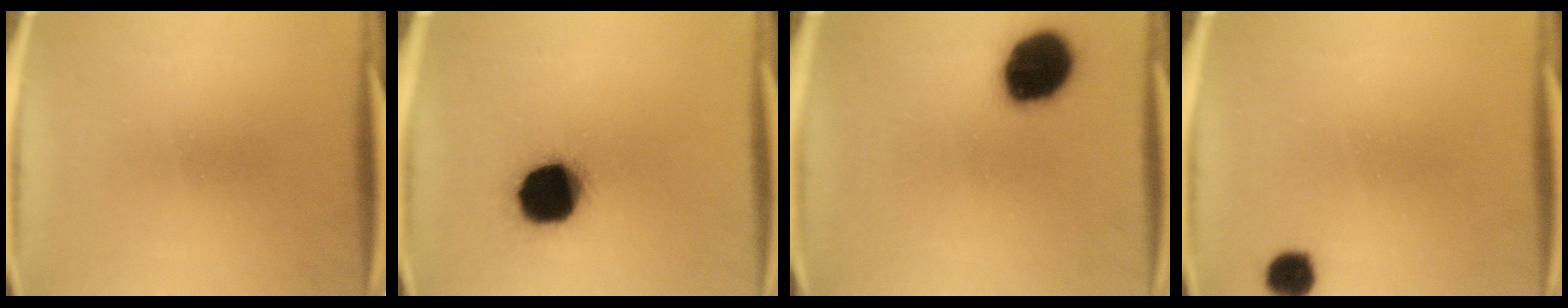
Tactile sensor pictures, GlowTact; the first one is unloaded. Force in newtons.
{"total": 18.5}
{"total": 15.0}
{"total": 4.1}